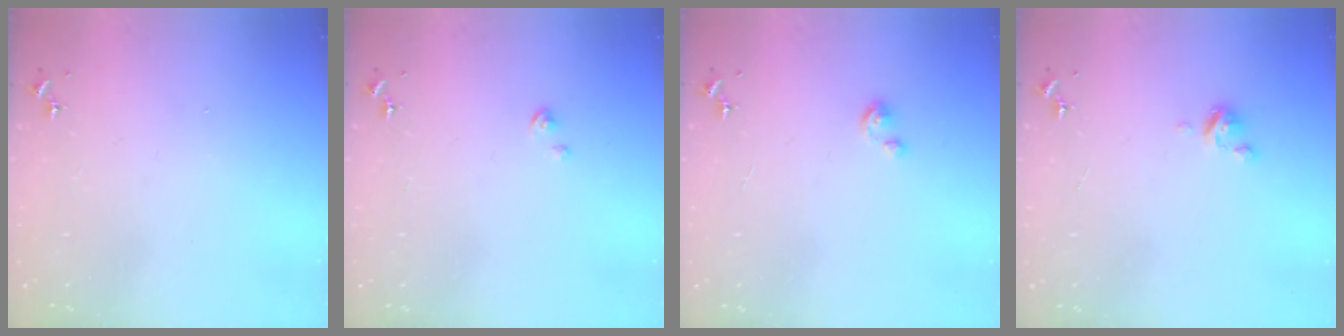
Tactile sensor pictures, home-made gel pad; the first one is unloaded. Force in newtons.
{"total": 1.0, "press": 1.0, "slide": 0.2}
{"total": 2.3, "press": 2.3, "slide": 0.3}
{"total": 4.8, "press": 4.8, "slide": 0.3}